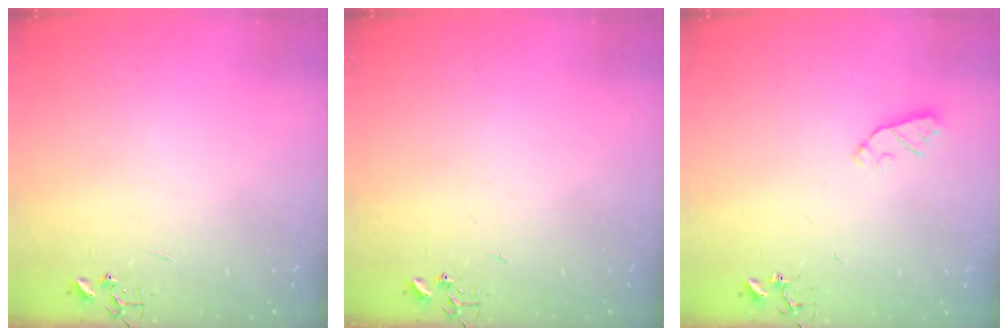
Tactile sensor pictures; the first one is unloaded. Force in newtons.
{"total": 0.0}
{"total": 5.2, "press": 5.2, "slide": 0.7}